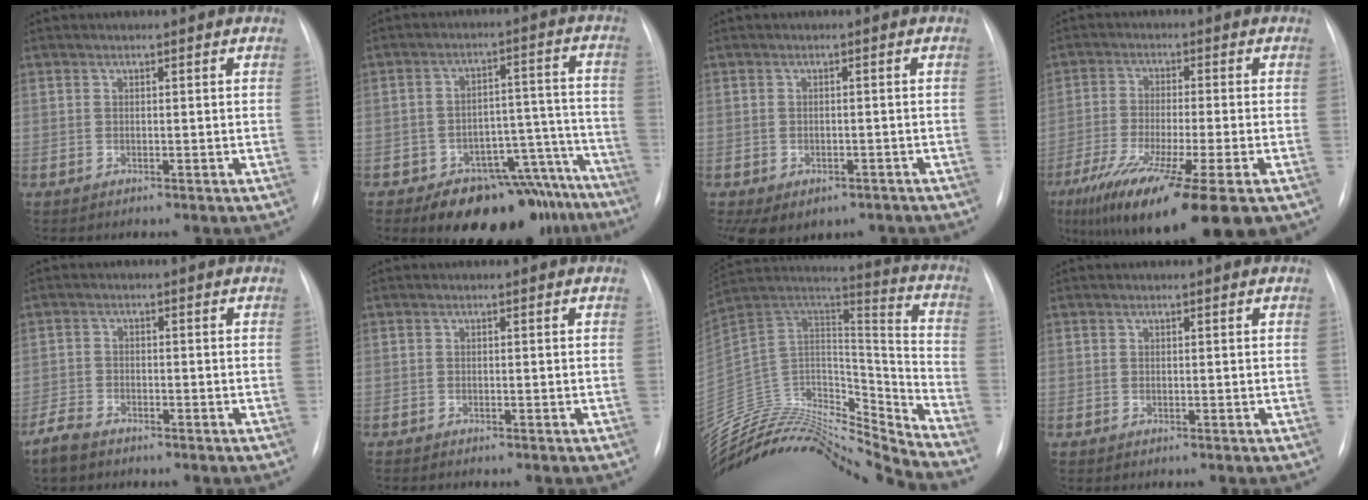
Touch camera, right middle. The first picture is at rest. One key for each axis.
{"total": 16.3, "fx": -13.3, "fy": 7.2, "fz": 6.0, "tx": -0.017, "ty": 0.064, "tz": -0.176}
{"total": 8.2, "fx": -5.2, "fy": 5.4, "fz": 3.3, "tx": -0.058, "ty": 0.010, "tz": -0.063}
{"total": 17.4, "fx": -10.6, "fy": 1.8, "fz": 13.7, "tx": -0.220, "ty": -0.049, "tz": -0.173}
{"total": 3.5, "fx": -2.9, "fy": 1.4, "fz": 1.4, "tx": -0.035, "ty": -0.004, "tz": -0.055}
{"total": 1.1, "fx": -1.0, "fy": 0.2, "fz": 0.5, "tx": -0.008, "ty": -0.003, "tz": -0.013}
{"total": 27.7, "fx": -26.4, "fy": 3.1, "fz": 7.9, "tx": -0.175, "ty": 0.023, "tz": -0.437}
{"total": 0.0}